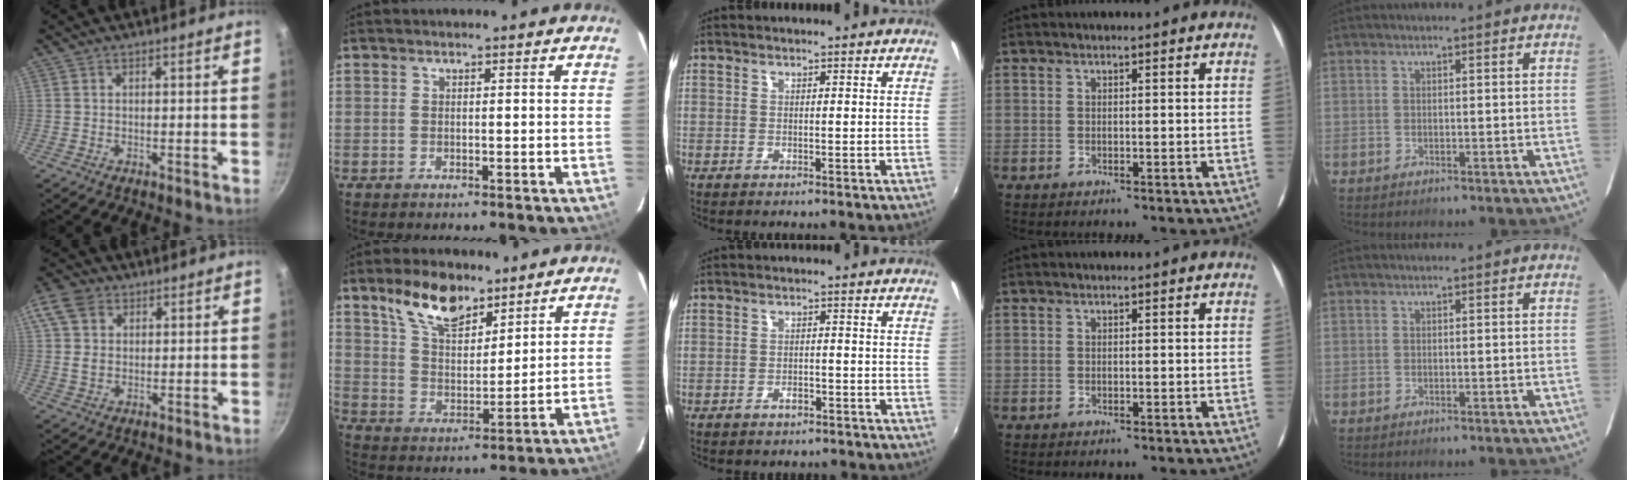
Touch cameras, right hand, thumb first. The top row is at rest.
{"thumb": {"total": 8.5, "force": [3.1, 6.3, 4.8], "torque": [-0.083, -0.002, 0.049]}, "index": {"total": 11.4, "force": [8.0, 5.2, 6.3], "torque": [-0.110, 0.008, 0.151]}, "middle": {"total": 4.3, "force": [-3.7, 1.7, 1.2], "torque": [-0.030, -0.001, -0.048]}}